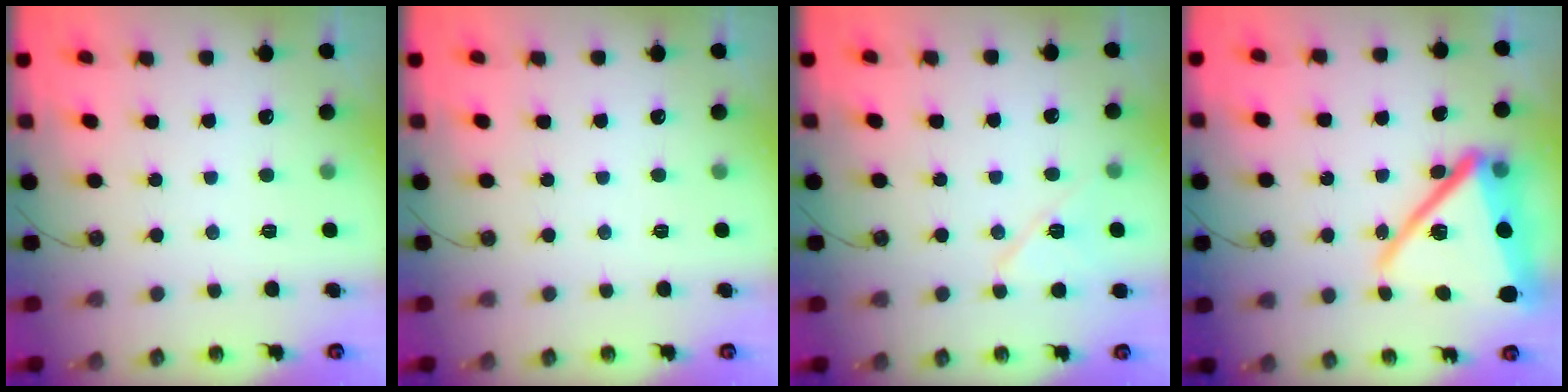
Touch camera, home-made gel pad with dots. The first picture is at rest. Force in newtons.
{"total": 0.0}
{"total": 9.0, "press": 9.0, "slide": 0.6}
{"total": 22.9, "press": 22.8, "slide": 1.7}